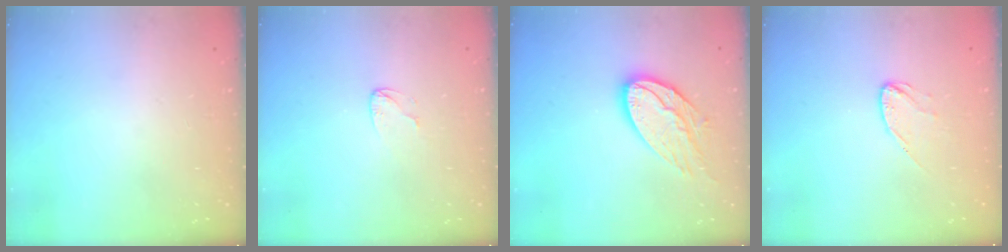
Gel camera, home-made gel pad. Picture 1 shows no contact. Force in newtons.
{"total": 3.6, "press": 3.6, "slide": 0.3}
{"total": 14.8, "press": 14.8, "slide": 1.0}
{"total": 6.4, "press": 6.4, "slide": 0.5}